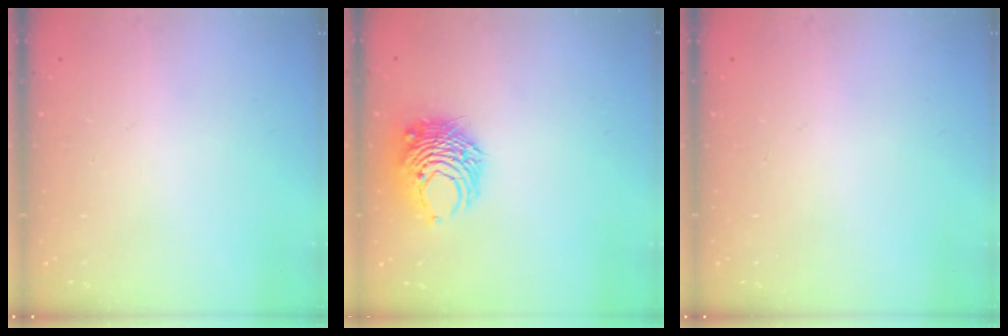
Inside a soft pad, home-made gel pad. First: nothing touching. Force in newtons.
{"total": 8.7, "press": 8.7, "slide": 0.5}
{"total": 0.0}